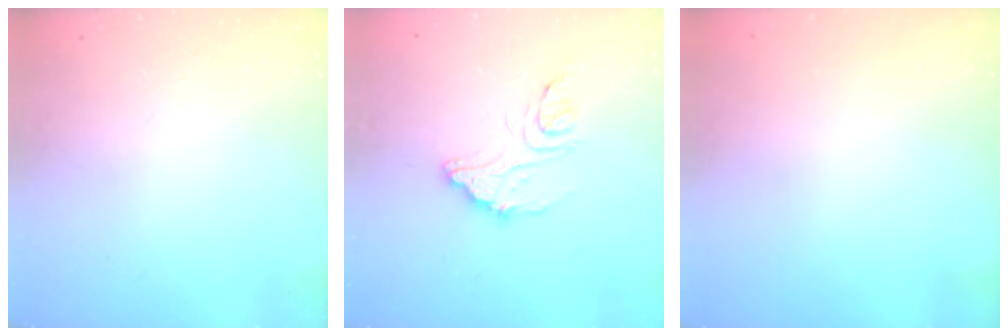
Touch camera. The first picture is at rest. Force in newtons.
{"total": 13.1, "press": 13.1, "slide": 0.5}
{"total": 2.9, "press": 2.9, "slide": 0.1}